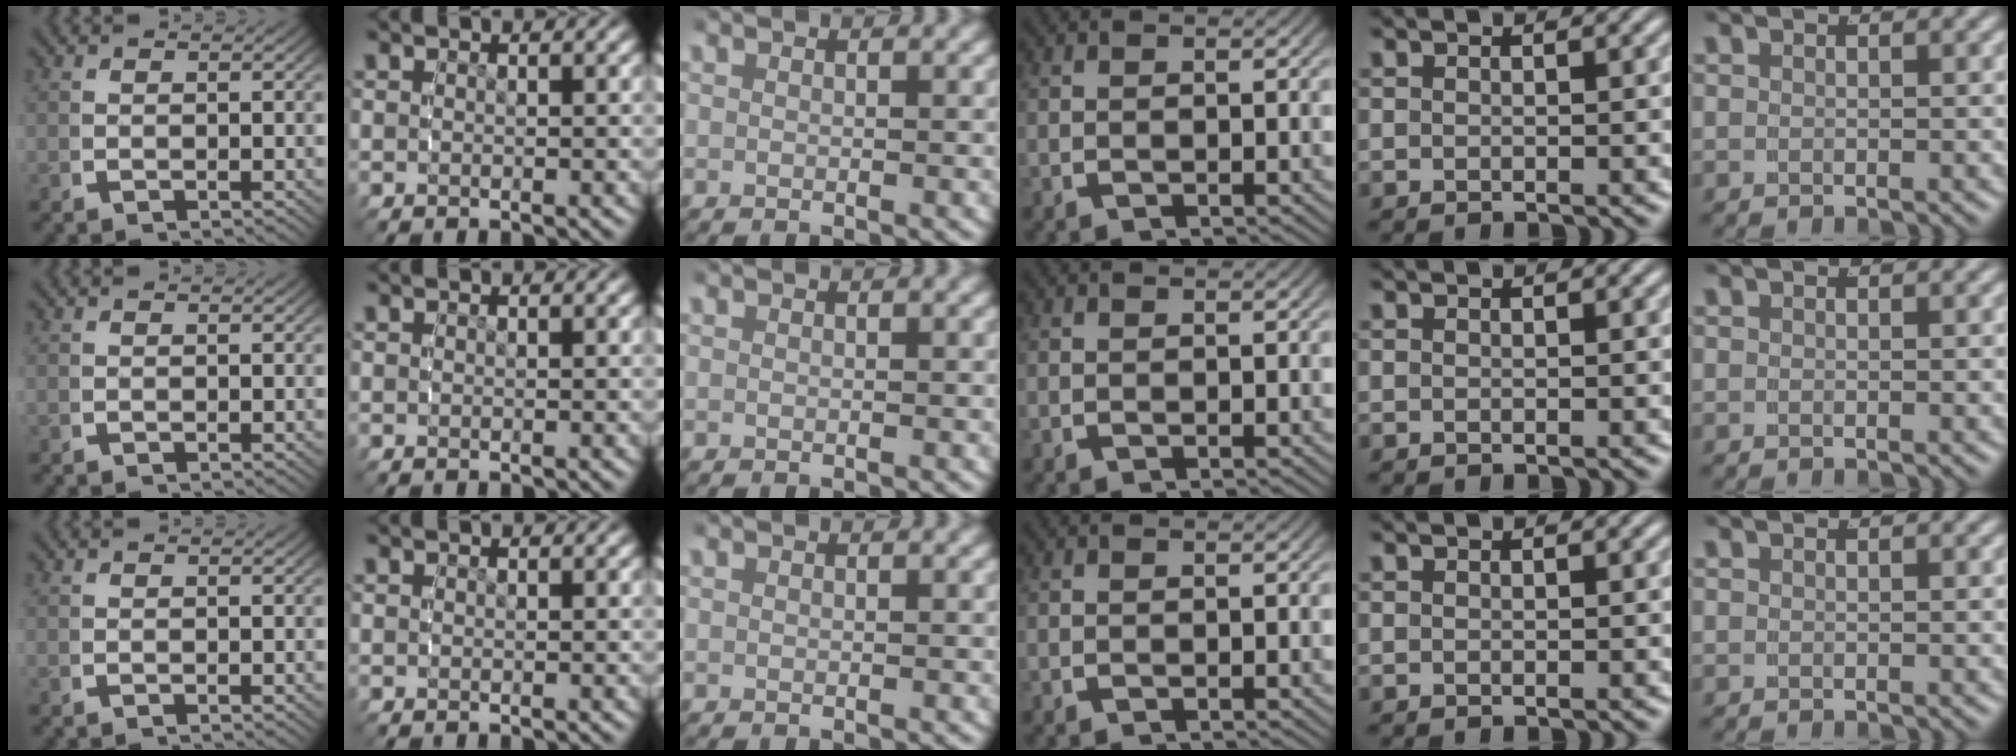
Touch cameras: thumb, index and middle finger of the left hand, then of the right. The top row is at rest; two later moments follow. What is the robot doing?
{"motion": "reach", "object": "pen bag"}